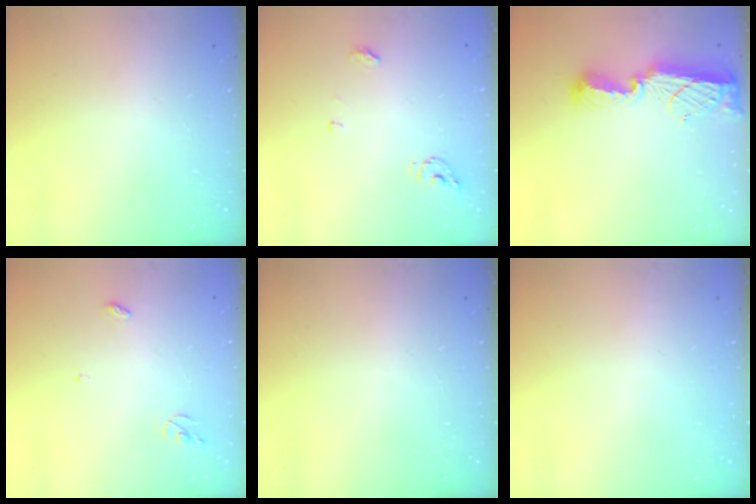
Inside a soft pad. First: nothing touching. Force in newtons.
{"total": 4.3, "press": 4.3, "slide": 0.4}
{"total": 9.9, "press": 9.9, "slide": 0.8}
{"total": 3.7, "press": 3.7, "slide": 0.2}
{"total": 0.0}
{"total": 0.0}